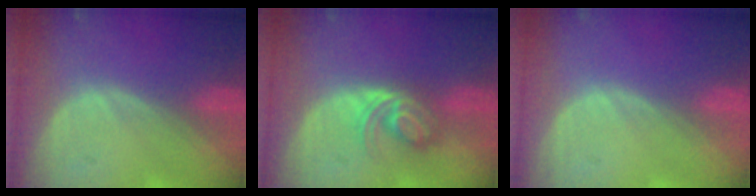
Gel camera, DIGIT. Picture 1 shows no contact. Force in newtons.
{"total": 5.7, "press": 5.1, "slide": 2.6}
{"total": 0.0}